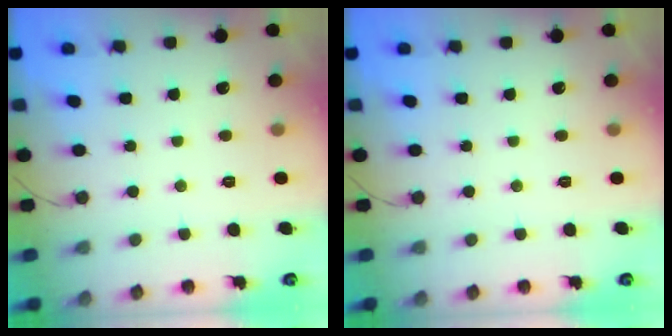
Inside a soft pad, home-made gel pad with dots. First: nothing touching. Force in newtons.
{"total": 0.0}